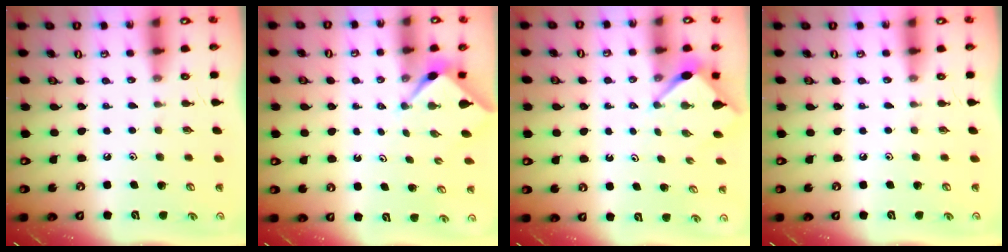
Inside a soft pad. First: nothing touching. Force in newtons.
{"total": 2.4, "press": 2.4, "slide": 0.3}
{"total": 3.6, "press": 3.6, "slide": 0.4}
{"total": 0.0}